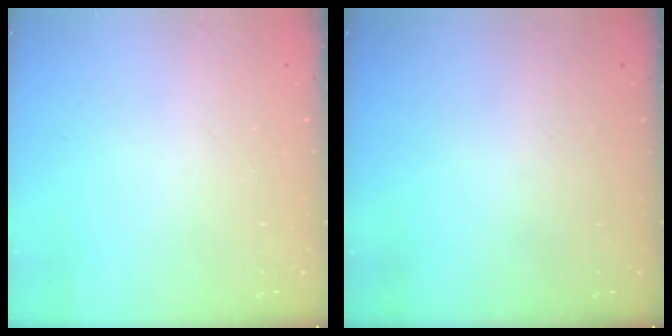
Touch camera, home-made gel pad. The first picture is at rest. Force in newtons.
{"total": 0.0}